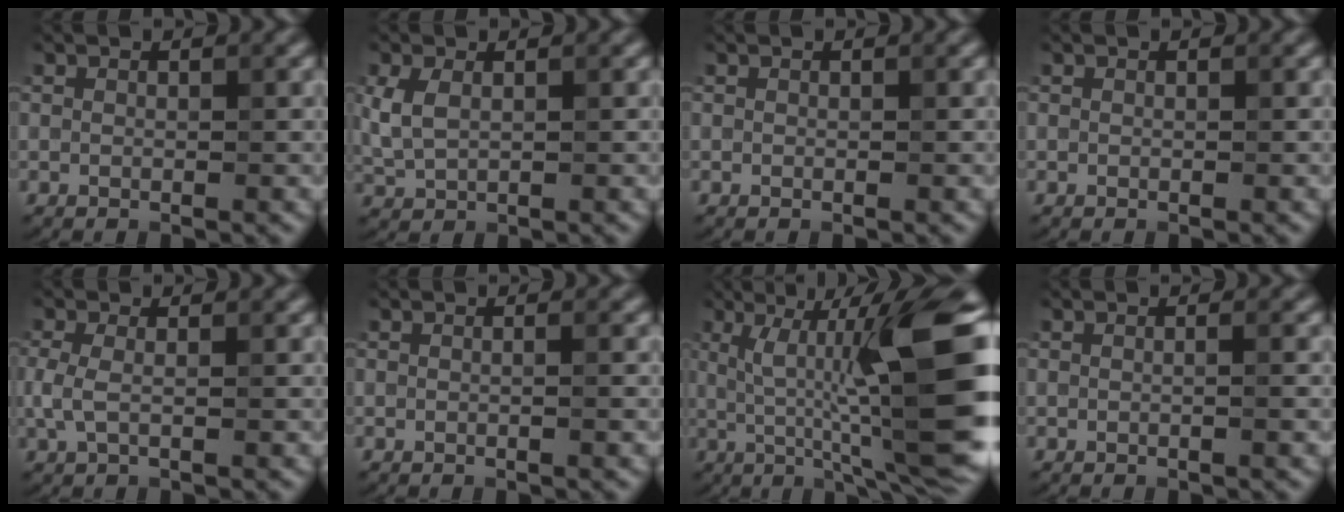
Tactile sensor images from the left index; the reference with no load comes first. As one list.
[{"total": 2.3, "force": [0.4, 1.4, 1.8], "torque": [-0.053, -0.001, 0.012]}, {"total": 0.0}, {"total": 0.0}, {"total": 1.5, "force": [-0.4, 0.7, 1.3], "torque": [-0.041, -0.004, -0.009]}, {"total": 1.1, "force": [-0.3, 0.5, 1.0], "torque": [-0.007, -0.006, -0.016]}, {"total": 13.8, "force": [1.0, 3.1, 13.4], "torque": [-0.183, 0.008, 0.018]}, {"total": 1.5, "force": [-0.3, 0.7, 1.3], "torque": [-0.007, -0.005, -0.019]}]